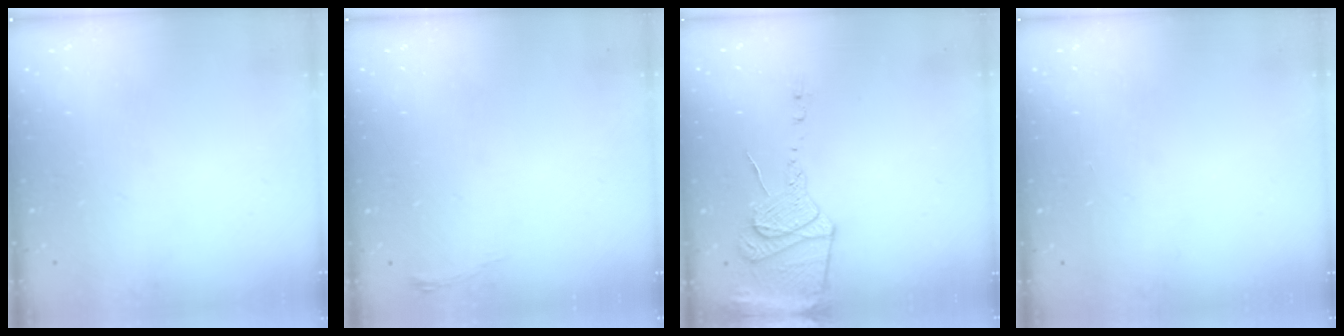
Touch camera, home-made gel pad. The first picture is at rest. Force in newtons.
{"total": 3.4, "press": 3.4, "slide": 0.5}
{"total": 13.7, "press": 13.7, "slide": 1.2}
{"total": 0.0}